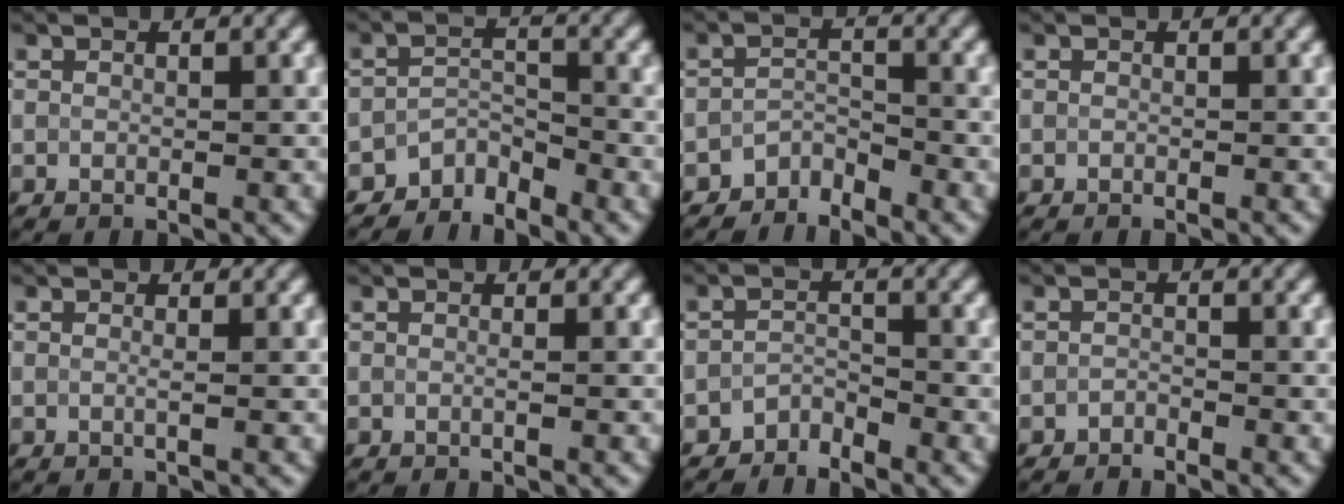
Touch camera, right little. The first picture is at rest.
{"total": 2.9, "force": [-2.6, 1.1, 0.4], "torque": [0.002, 0.007, -0.057]}
{"total": 2.1, "force": [-1.9, 0.8, 0.3], "torque": [-0.002, 0.010, -0.040]}
{"total": 0.0}
{"total": 0.7, "force": [-0.1, 0.2, 0.7], "torque": [-0.010, -0.004, -0.005]}
{"total": 0.6, "force": [-0.1, 0.2, 0.5], "torque": [-0.008, -0.004, -0.005]}
{"total": 1.7, "force": [-1.6, 0.6, 0.3], "torque": [-0.003, 0.009, -0.033]}
{"total": 0.7, "force": [-0.7, 0.2, 0.1], "torque": [-0.001, 0.001, -0.015]}